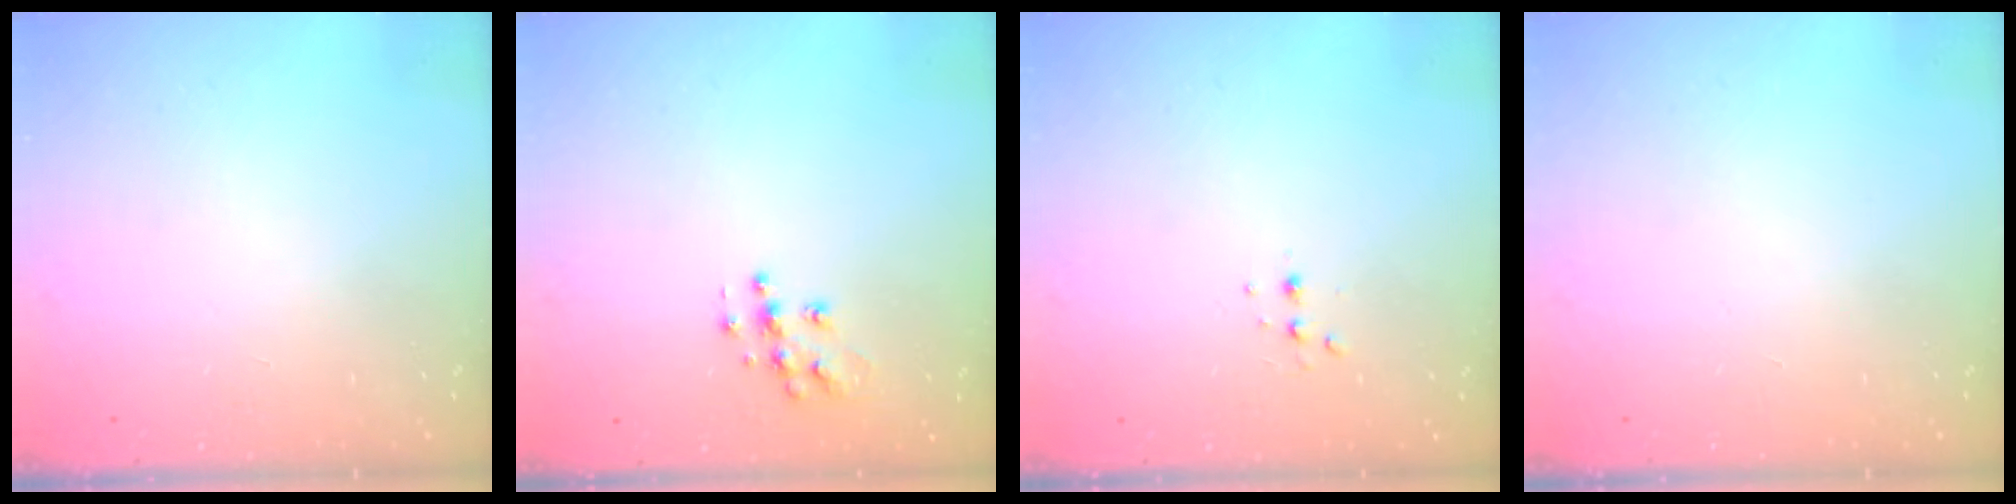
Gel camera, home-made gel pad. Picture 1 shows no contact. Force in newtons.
{"total": 8.9, "press": 8.9, "slide": 0.5}
{"total": 2.3, "press": 2.2, "slide": 0.6}
{"total": 0.0}